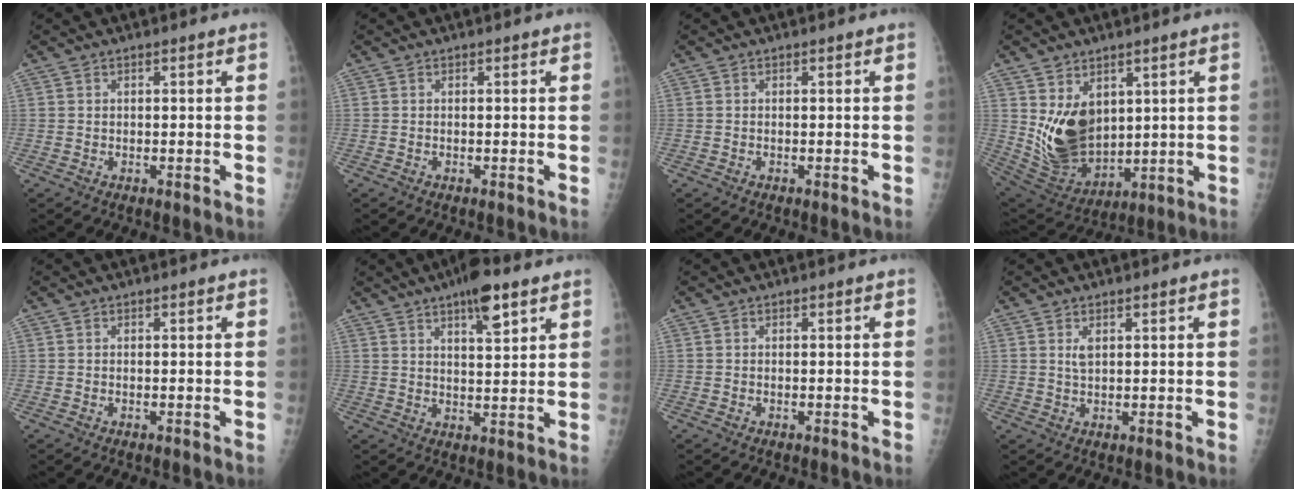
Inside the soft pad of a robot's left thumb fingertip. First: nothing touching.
{"total": 0.0}
{"total": 0.0}
{"total": 12.9, "force": [3.4, 8.9, 8.7], "torque": [-0.122, -0.036, 0.093]}
{"total": 0.0}
{"total": 8.3, "force": [5.1, 2.3, 6.2], "torque": [-0.086, -0.022, 0.078]}
{"total": 0.0}
{"total": 1.9, "force": [0.9, 0.8, 1.5], "torque": [-0.030, -0.003, 0.021]}